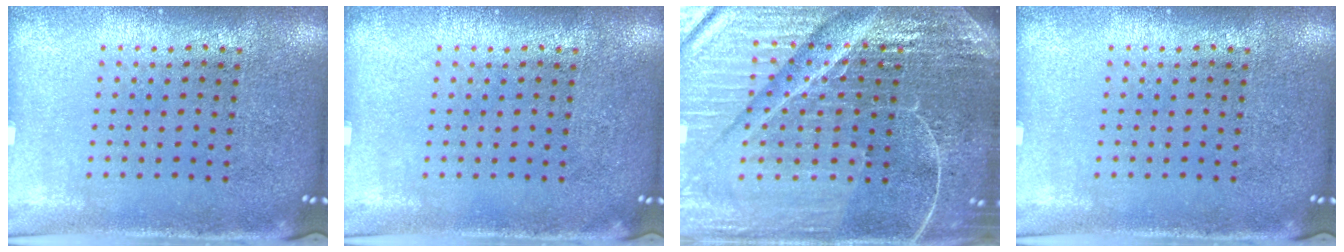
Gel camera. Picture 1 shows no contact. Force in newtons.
{"total": 0.0}
{"total": 6.8, "press": 6.0, "slide": 3.2}
{"total": 0.0}